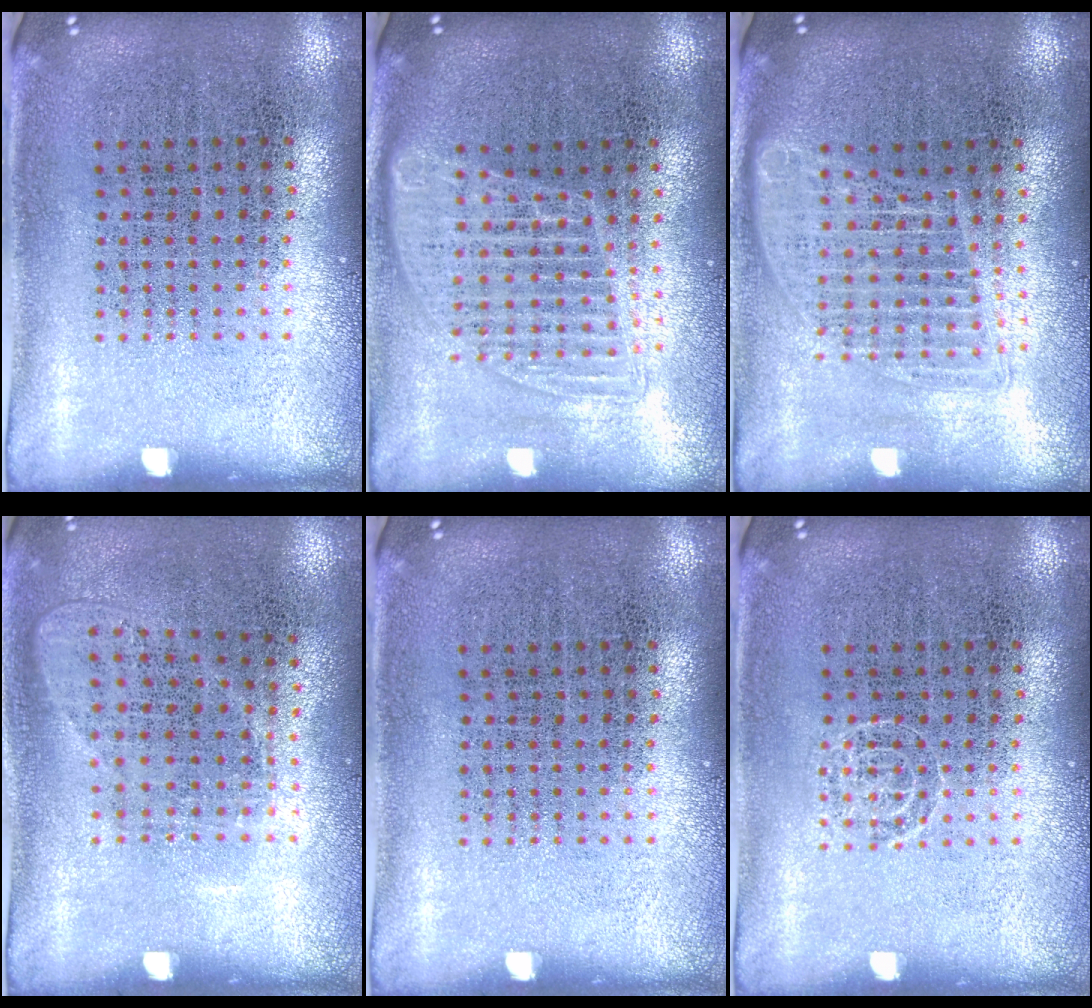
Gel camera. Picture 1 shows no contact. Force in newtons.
{"total": 1.5, "press": 1.3, "slide": 0.7}
{"total": 1.6, "press": 1.4, "slide": 0.8}
{"total": 1.0, "press": 0.8, "slide": 0.5}
{"total": 0.0}
{"total": 1.0, "press": 1.0, "slide": 0.1}